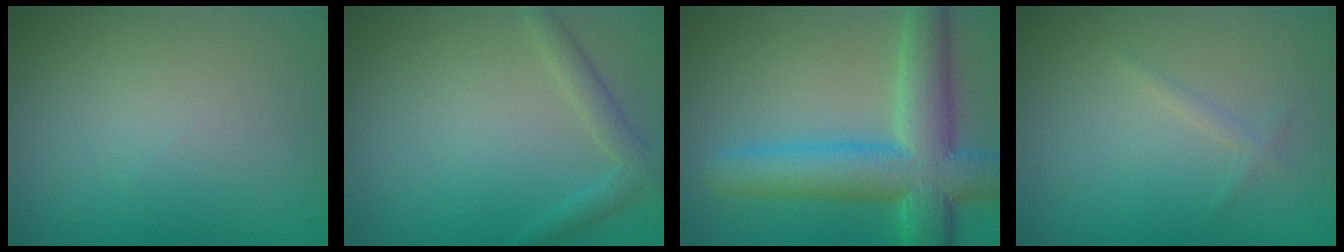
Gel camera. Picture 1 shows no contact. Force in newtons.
{"total": 2.0, "press": 2.0, "slide": 0.1}
{"total": 8.6, "press": 8.6, "slide": 0.3}
{"total": 0.8, "press": 0.8, "slide": 0.1}